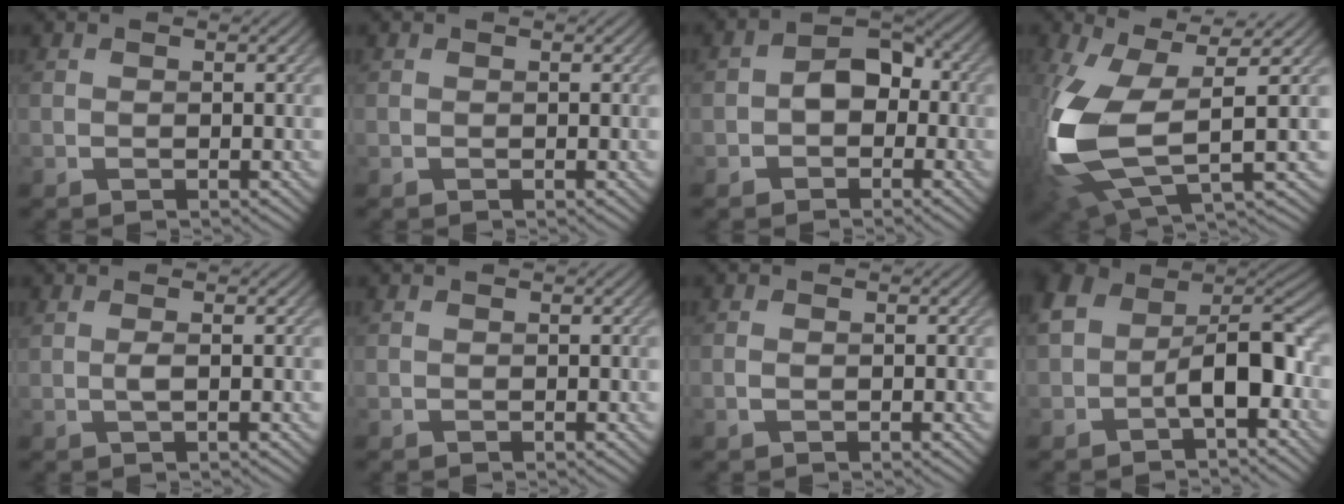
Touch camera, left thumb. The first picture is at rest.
{"total": 0.0}
{"total": 4.3, "force": [-0.8, 3.2, 2.8], "torque": [-0.038, 0.011, -0.024]}
{"total": 13.2, "force": [-0.7, 5.7, 11.9], "torque": [-0.308, -0.030, -0.003]}
{"total": 1.0, "force": [0.4, -0.1, 0.9], "torque": [-0.019, 0.004, 0.005]}
{"total": 0.0}
{"total": 0.7, "force": [-0.2, 0.4, 0.5], "torque": [-0.015, 0.001, -0.006]}
{"total": 9.6, "force": [-2.3, 6.1, 7.0], "torque": [-0.097, 0.008, -0.054]}